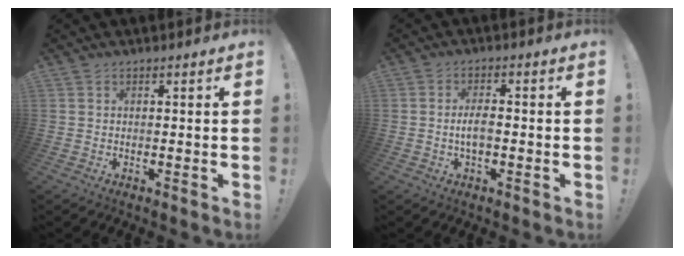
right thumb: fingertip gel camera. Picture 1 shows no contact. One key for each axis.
{"total": 4.5, "fx": -1.0, "fy": 1.6, "fz": 4.1, "tx": -0.086, "ty": 0.003, "tz": -0.021}